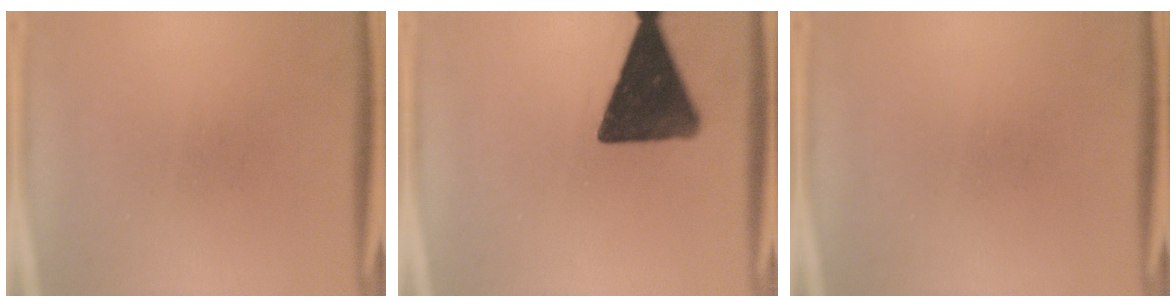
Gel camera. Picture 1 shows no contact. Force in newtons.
{"total": 14.8}
{"total": 0.0}